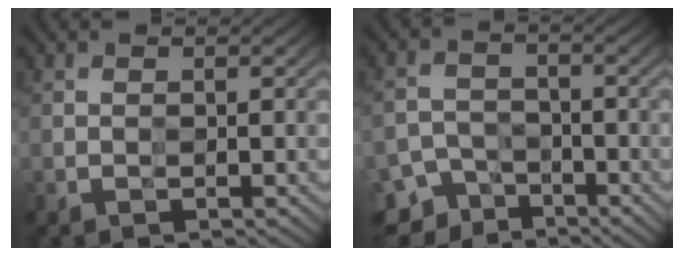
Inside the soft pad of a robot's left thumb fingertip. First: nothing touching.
{"total": 6.1, "force": [-4.4, 3.9, 1.6], "torque": [-0.029, -0.011, -0.084]}